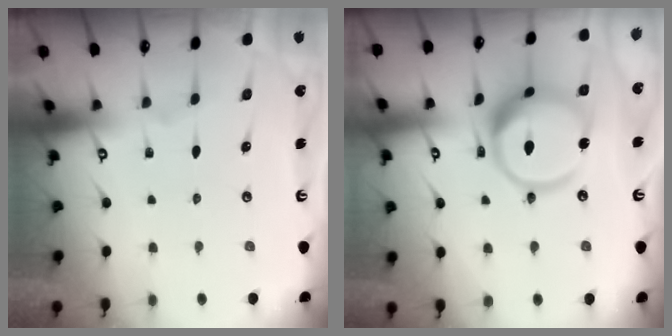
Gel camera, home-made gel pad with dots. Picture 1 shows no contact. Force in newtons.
{"total": 16.5, "press": 16.4, "slide": 1.6}